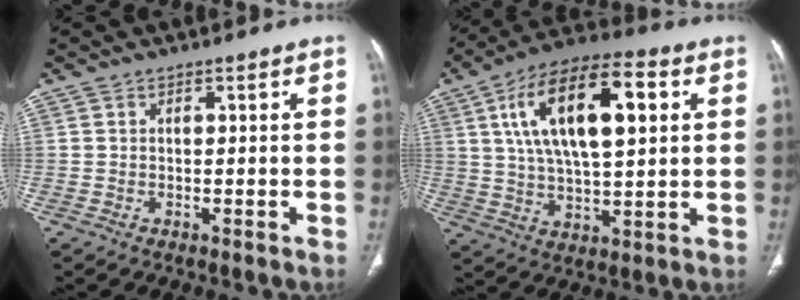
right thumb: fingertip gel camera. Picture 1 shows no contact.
{"total": 20.3, "force": [5.8, 8.7, 17.5], "torque": [-0.293, 0.007, 0.093]}